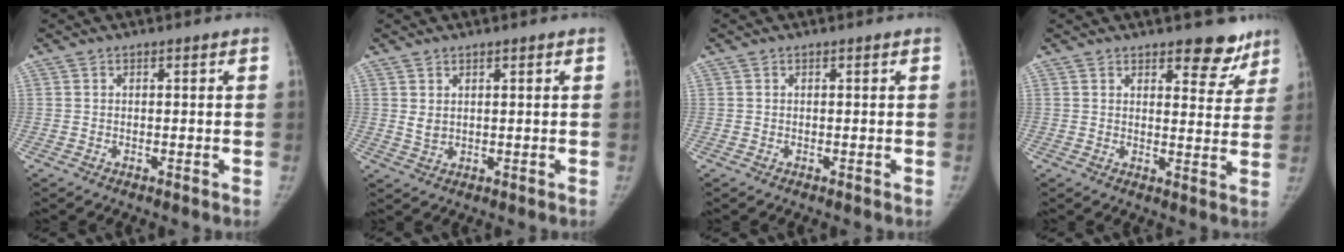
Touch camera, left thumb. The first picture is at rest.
{"total": 2.1, "force": [1.0, 1.3, 1.3], "torque": [-0.016, -0.011, 0.026]}
{"total": 0.0}
{"total": 7.2, "force": [5.4, 3.3, 3.4], "torque": [0.002, -0.035, 0.069]}